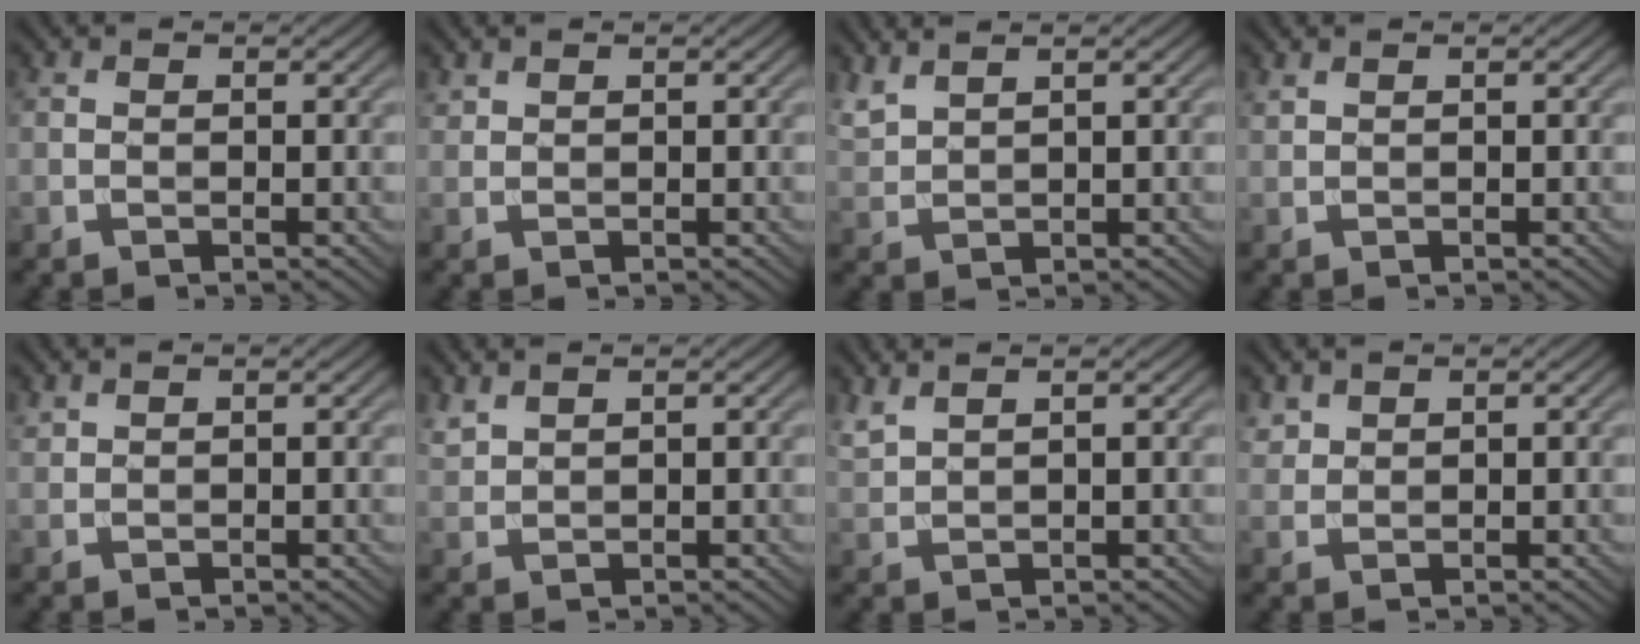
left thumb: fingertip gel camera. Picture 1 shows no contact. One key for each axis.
{"total": 0.9, "fx": 0.9, "fy": 0.3, "fz": 0.2, "tx": -0.010, "ty": 0.001, "tz": 0.023}
{"total": 2.9, "fx": 2.5, "fy": 0.5, "fz": 1.3, "tx": -0.040, "ty": 0.008, "tz": 0.061}
{"total": 0.7, "fx": 0.6, "fy": 0.1, "fz": 0.3, "tx": -0.011, "ty": 0.004, "tz": 0.014}
{"total": 0.9, "fx": 0.8, "fy": 0.2, "fz": 0.2, "tx": -0.011, "ty": 0.002, "tz": 0.023}
{"total": 1.9, "fx": 1.7, "fy": 0.4, "fz": 0.7, "tx": -0.024, "ty": 0.004, "tz": 0.042}
{"total": 2.4, "fx": 2.0, "fy": 0.4, "fz": 1.3, "tx": -0.033, "ty": 0.009, "tz": 0.049}
{"total": 1.7, "fx": 1.4, "fy": 0.8, "fz": 0.4, "tx": -0.015, "ty": 0.002, "tz": 0.036}